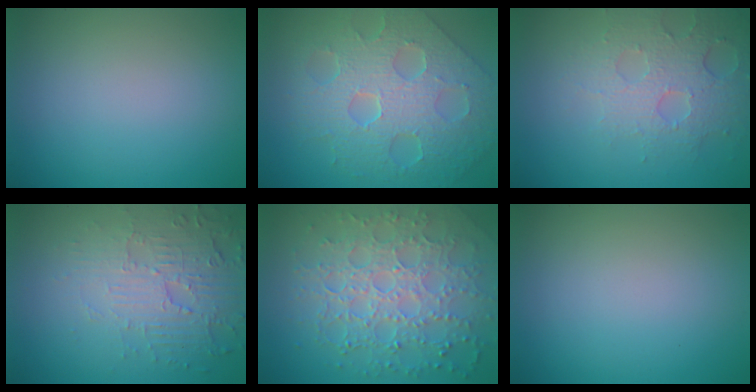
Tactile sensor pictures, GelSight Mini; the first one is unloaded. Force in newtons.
{"total": 9.0, "press": 6.5, "slide": 6.3}
{"total": 3.8, "press": 3.8, "slide": 0.7}
{"total": 5.9, "press": 3.8, "slide": 4.5}
{"total": 7.3, "press": 5.2, "slide": 5.0}
{"total": 0.0}